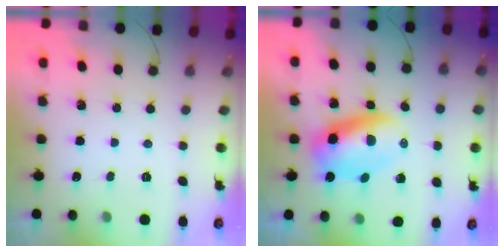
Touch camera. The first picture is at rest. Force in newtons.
{"total": 9.3, "press": 9.0, "slide": 2.3}